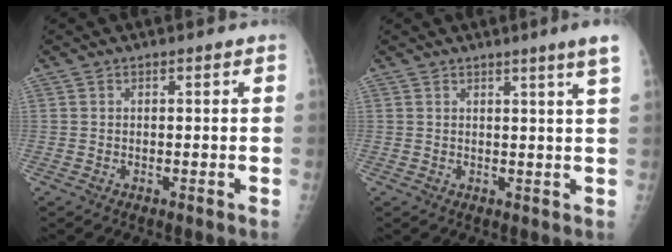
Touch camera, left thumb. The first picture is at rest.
{"total": 4.4, "force": [2.7, -1.1, 3.3], "torque": [-0.046, -0.015, 0.035]}